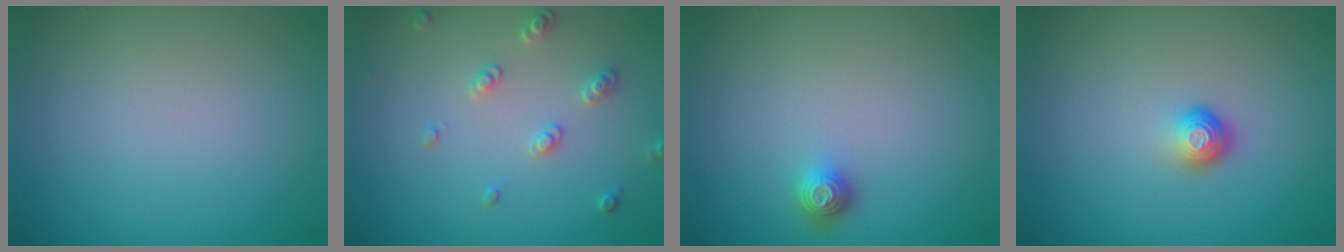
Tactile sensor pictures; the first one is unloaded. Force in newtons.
{"total": 2.2, "press": 2.1, "slide": 0.6}
{"total": 1.3, "press": 1.1, "slide": 0.8}
{"total": 1.8, "press": 1.1, "slide": 1.4}